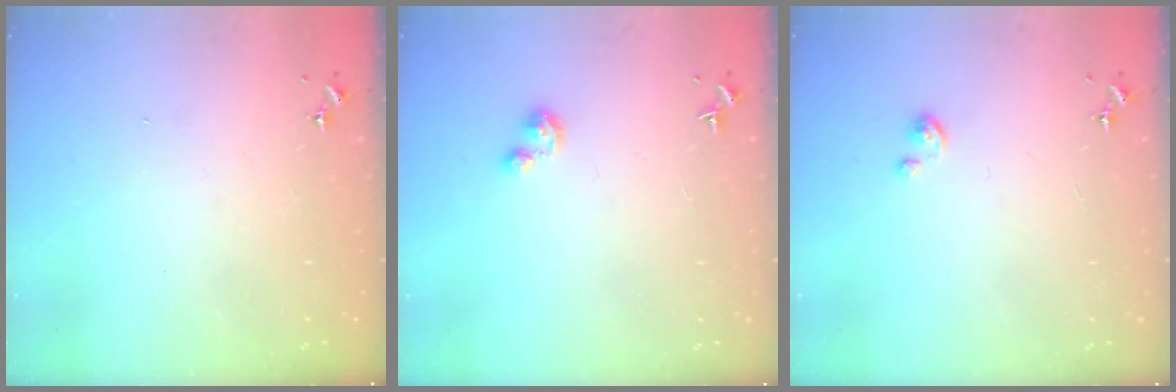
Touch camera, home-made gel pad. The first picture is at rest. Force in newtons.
{"total": 2.2, "press": 2.2, "slide": 0.2}
{"total": 1.9, "press": 1.9, "slide": 0.2}